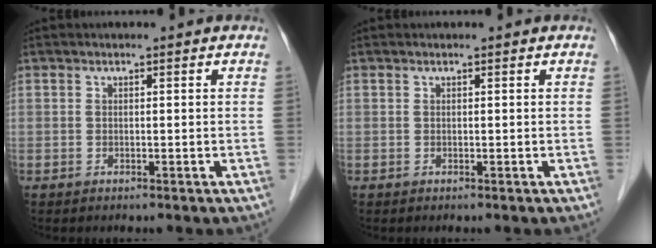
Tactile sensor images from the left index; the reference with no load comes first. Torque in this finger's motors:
{"motor_torque": [0.00, 0.00, 0.00, 0.00]}